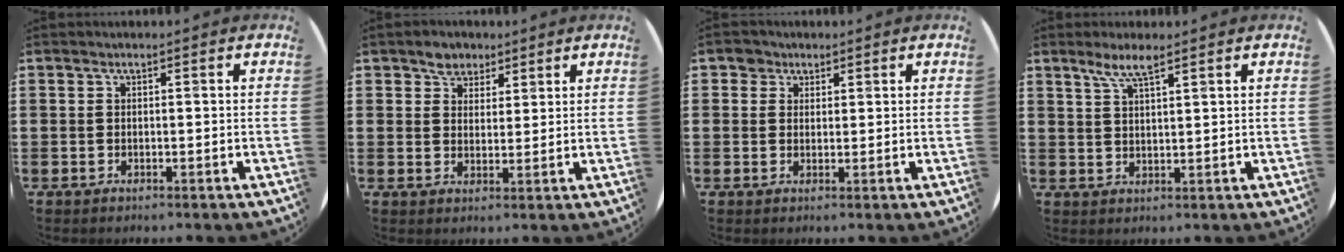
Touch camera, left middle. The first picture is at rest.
{"total": 3.1, "force": [2.4, 1.9, 0.0], "torque": [0.000, 0.006, 0.045]}
{"total": 2.3, "force": [1.7, 1.6, 0.1], "torque": [0.010, 0.001, 0.028]}
{"total": 3.9, "force": [2.9, 0.7, 2.5], "torque": [-0.054, 0.005, 0.051]}